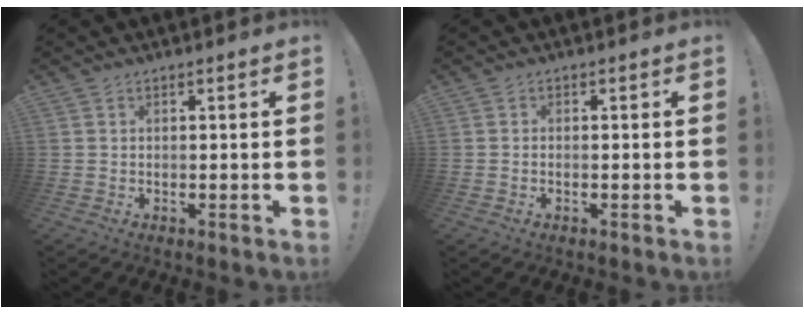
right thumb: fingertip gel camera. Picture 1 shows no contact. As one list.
[{"total": 0.6, "force": [-0.5, 0.1, 0.3], "torque": [-0.013, 0.002, -0.008]}]